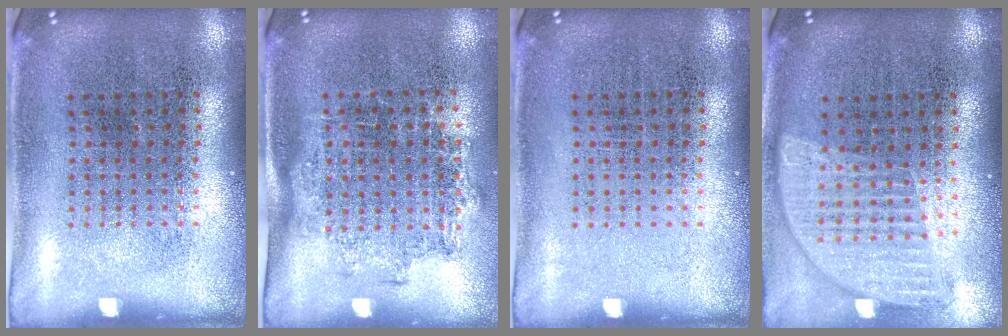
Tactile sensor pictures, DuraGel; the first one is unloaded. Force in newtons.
{"total": 1.3, "press": 1.0, "slide": 0.8}
{"total": 0.0}
{"total": 1.1, "press": 1.1, "slide": 0.3}